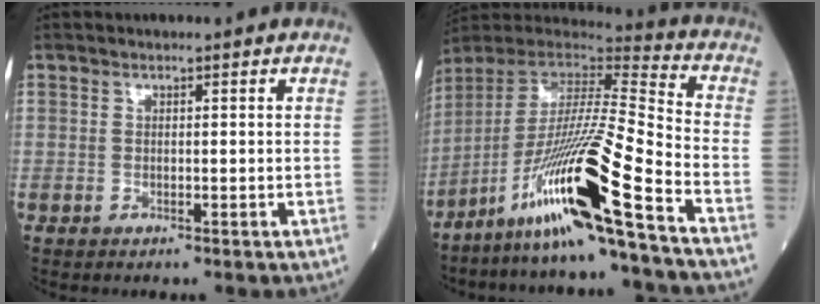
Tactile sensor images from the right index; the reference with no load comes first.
{"total": 20.8, "force": [-12.4, -1.4, 16.7], "torque": [-0.336, -0.033, -0.233]}